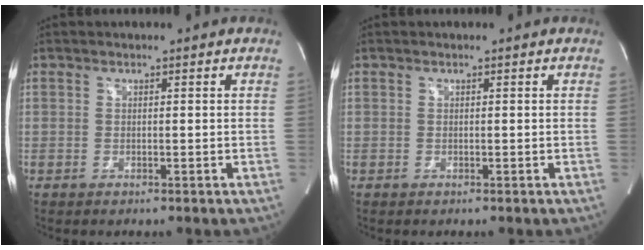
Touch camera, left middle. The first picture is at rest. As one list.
[{"total": 0.0}]